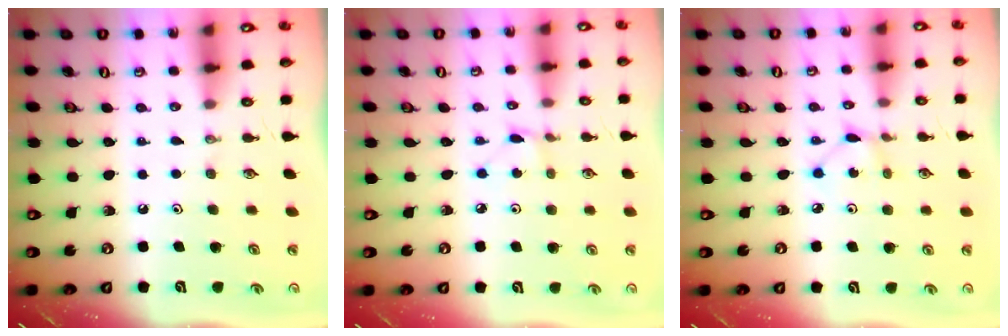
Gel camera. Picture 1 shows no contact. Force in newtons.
{"total": 1.3, "press": 1.2, "slide": 0.1}
{"total": 2.0, "press": 2.0, "slide": 0.3}